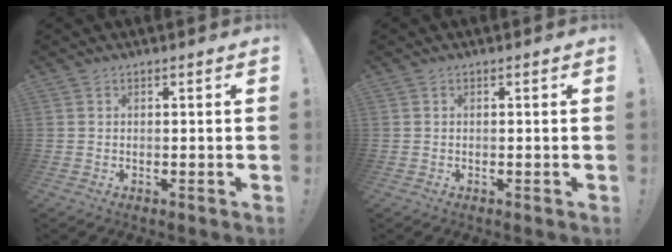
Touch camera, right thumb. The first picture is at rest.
{"total": 0.0}